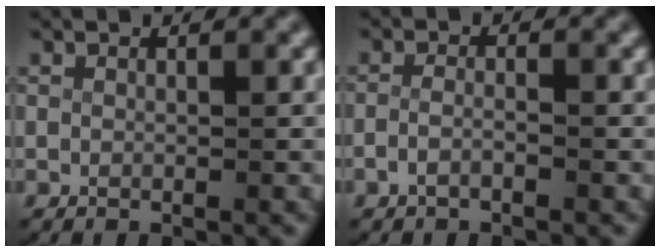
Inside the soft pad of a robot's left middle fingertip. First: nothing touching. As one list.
[{"total": 1.6, "force": [-1.3, 0.5, 0.9], "torque": [-0.030, -0.012, -0.019]}]